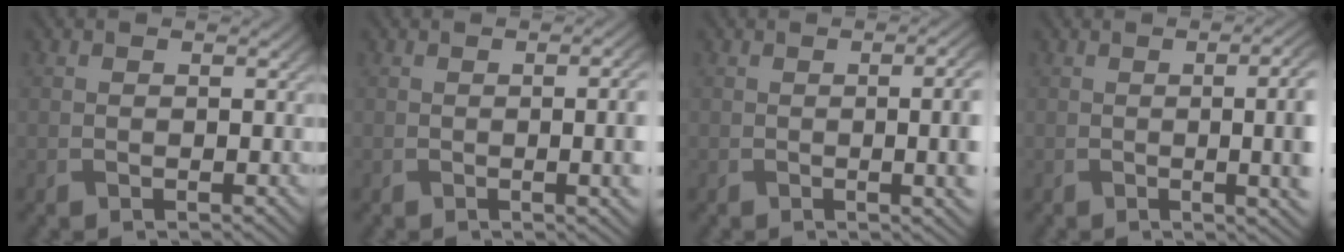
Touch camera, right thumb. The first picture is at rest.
{"total": 6.0, "force": [-0.4, 2.0, 5.7], "torque": [-0.067, -0.004, -0.001]}
{"total": 8.4, "force": [-0.3, 3.1, 7.8], "torque": [-0.075, 0.006, -0.007]}
{"total": 11.3, "force": [0.1, 4.6, 10.3], "torque": [-0.090, 0.019, -0.007]}